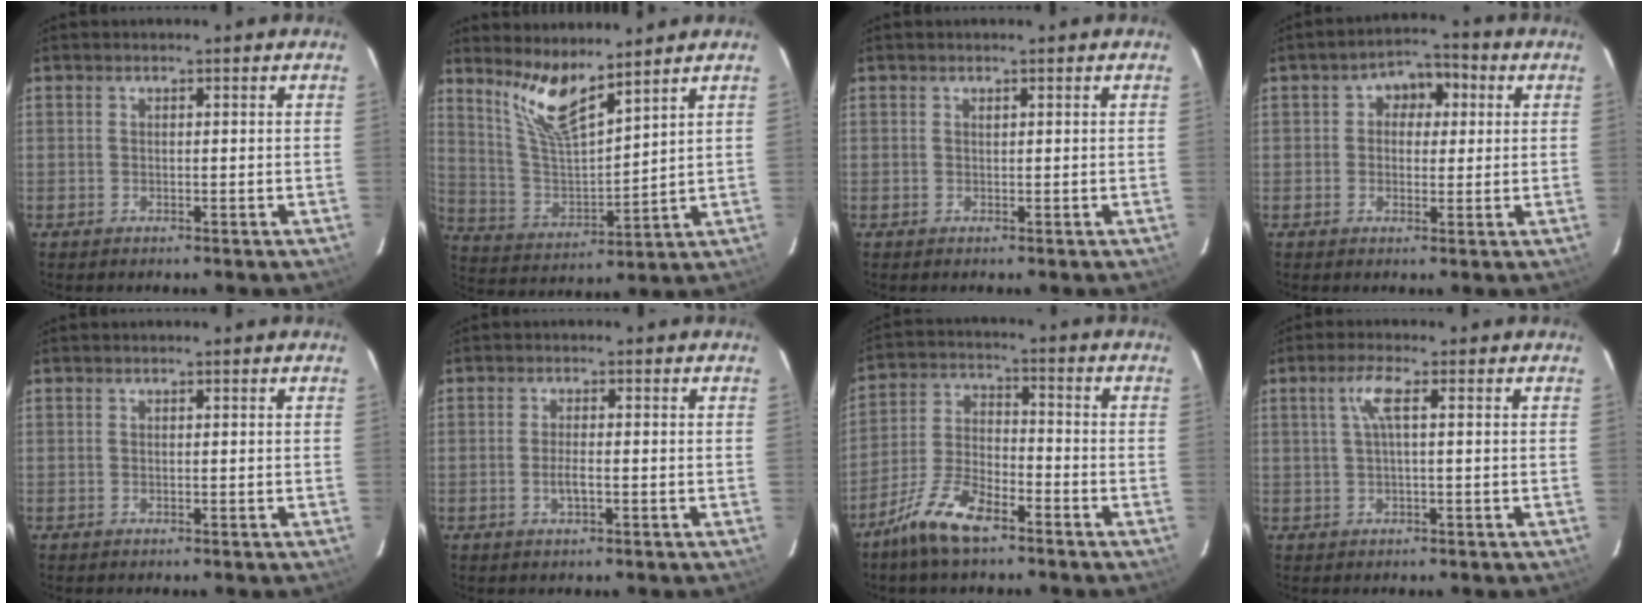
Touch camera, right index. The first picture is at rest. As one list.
[{"total": 10.2, "force": [8.1, 1.5, 6.1], "torque": [-0.119, -0.014, 0.166]}, {"total": 0.0}, {"total": 6.3, "force": [1.4, 4.8, 3.9], "torque": [-0.056, 0.028, 0.023]}, {"total": 0.0}, {"total": 2.5, "force": [-0.9, 0.7, 2.2], "torque": [-0.044, -0.004, -0.015]}, {"total": 10.4, "force": [-7.5, 3.4, 6.3], "torque": [-0.142, -0.002, -0.146]}, {"total": 3.5, "force": [0.7, 0.1, 3.5], "torque": [-0.071, 0.005, 0.015]}]